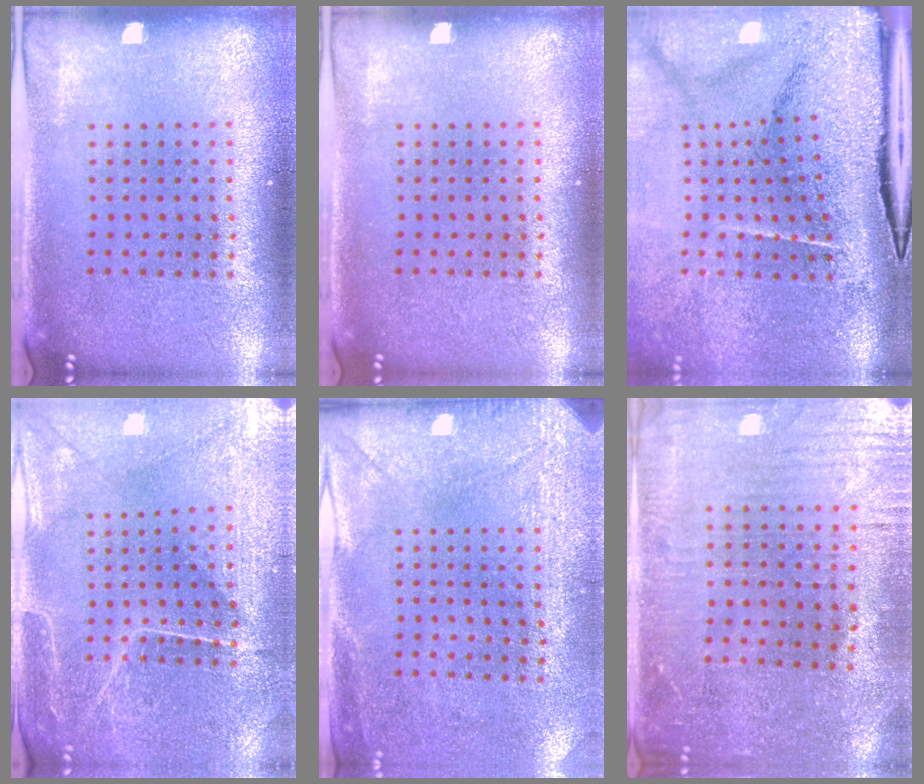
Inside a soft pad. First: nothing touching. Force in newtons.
{"total": 0.0}
{"total": 4.8, "press": 3.8, "slide": 3.0}
{"total": 1.1, "press": 1.0, "slide": 0.4}
{"total": 2.9, "press": 2.3, "slide": 1.8}
{"total": 1.1, "press": 1.0, "slide": 0.4}